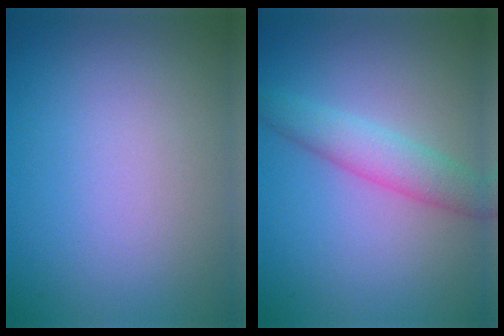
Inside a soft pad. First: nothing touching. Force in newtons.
{"total": 3.3, "press": 3.3, "slide": 0.2}